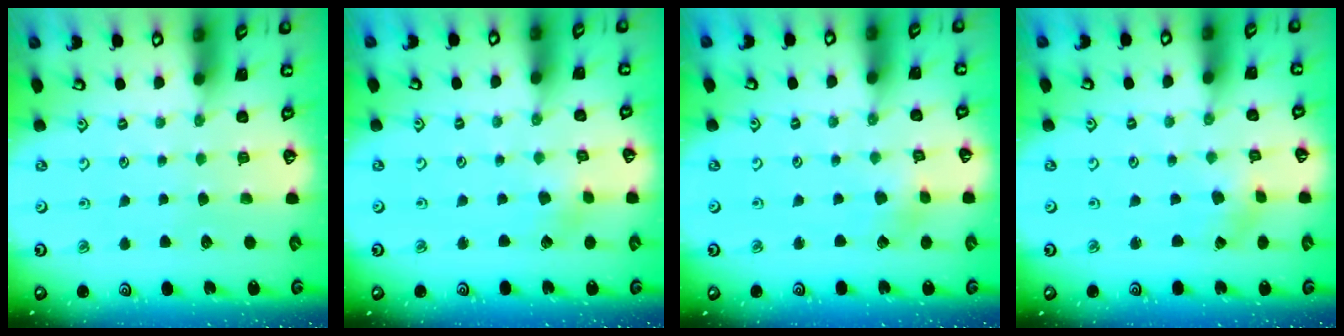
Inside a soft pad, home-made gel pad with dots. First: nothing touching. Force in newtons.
{"total": 2.1, "press": 2.1, "slide": 0.2}
{"total": 2.4, "press": 2.4, "slide": 0.2}
{"total": 1.0, "press": 1.0, "slide": 0.2}